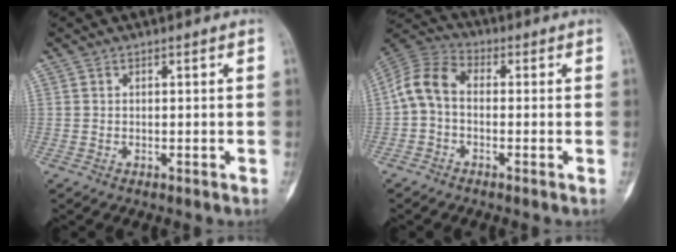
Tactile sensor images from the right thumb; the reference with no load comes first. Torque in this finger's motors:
{"motor_torque": [0.08, 0.09, 0.08, -0.08, 0.02]}